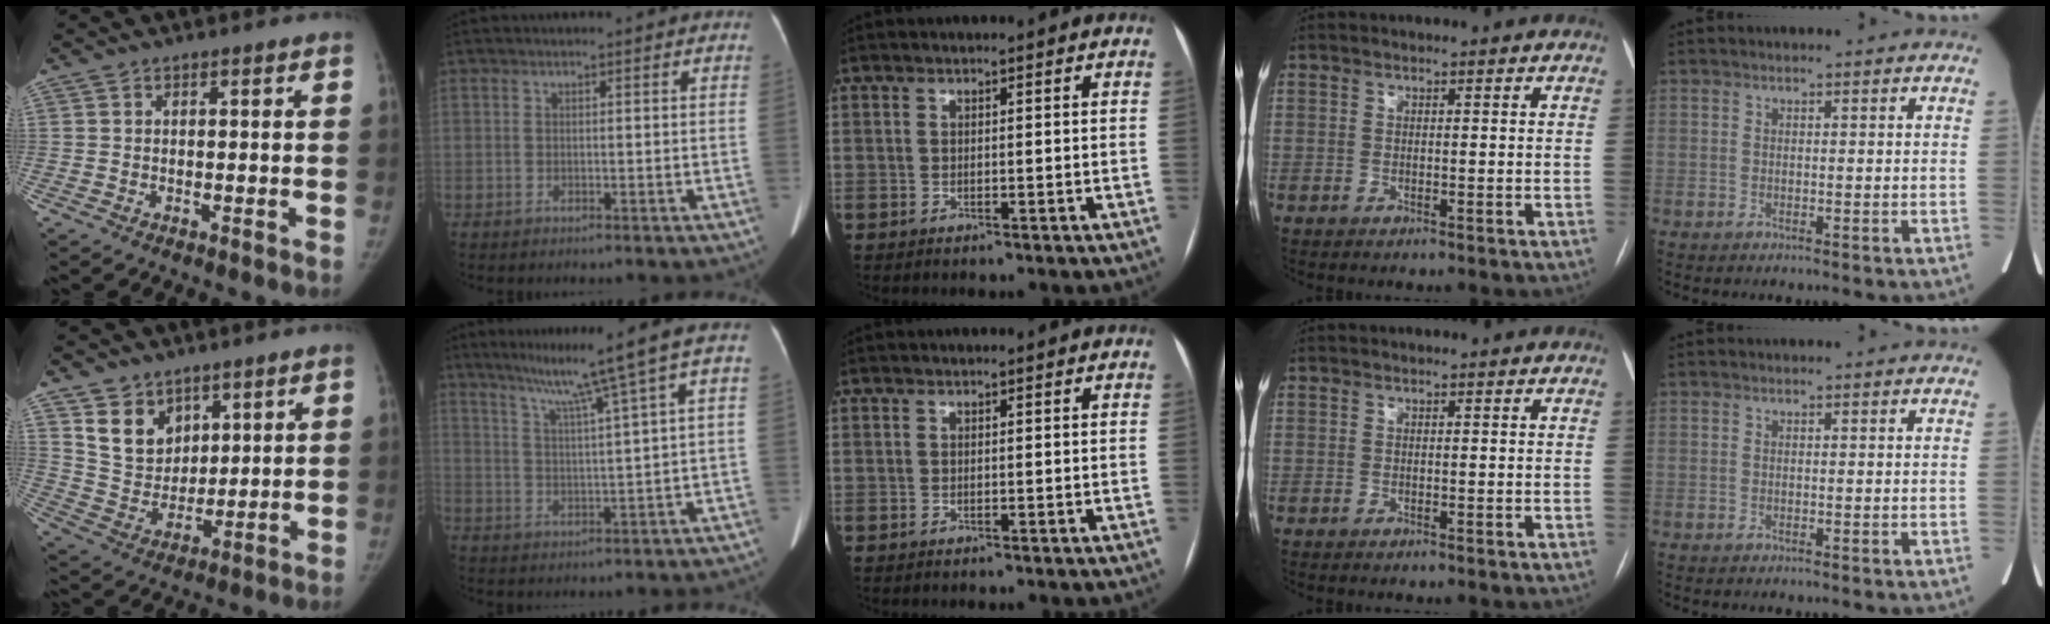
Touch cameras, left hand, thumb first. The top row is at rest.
{"thumb": {"total": 10.2, "force": [5.8, 7.5, 3.8], "torque": [-0.036, -0.044, 0.120]}, "index": {"total": 9.1, "force": [5.9, -2.9, 6.3], "torque": [-0.098, -0.001, 0.097]}}